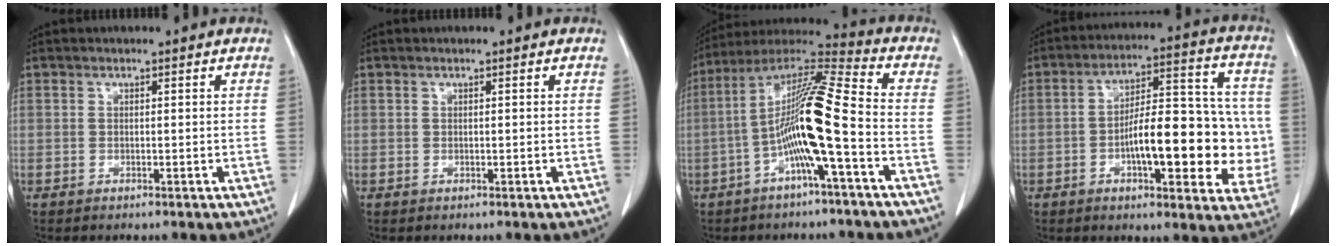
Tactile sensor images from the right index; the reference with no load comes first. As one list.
[{"total": 0.0}, {"total": 14.6, "force": [-3.6, 0.2, 14.1], "torque": [-0.265, 0.021, -0.073]}, {"total": 18.7, "force": [-3.1, 6.5, 17.3], "torque": [-0.226, 0.036, -0.038]}]